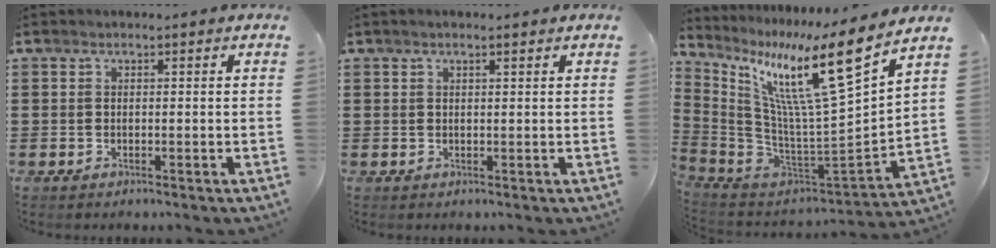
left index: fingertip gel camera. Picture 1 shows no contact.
{"total": 1.1, "force": [0.7, 0.0, 0.9], "torque": [-0.018, 0.001, 0.013]}
{"total": 15.6, "force": [9.0, 1.6, 12.7], "torque": [-0.246, -0.065, 0.134]}